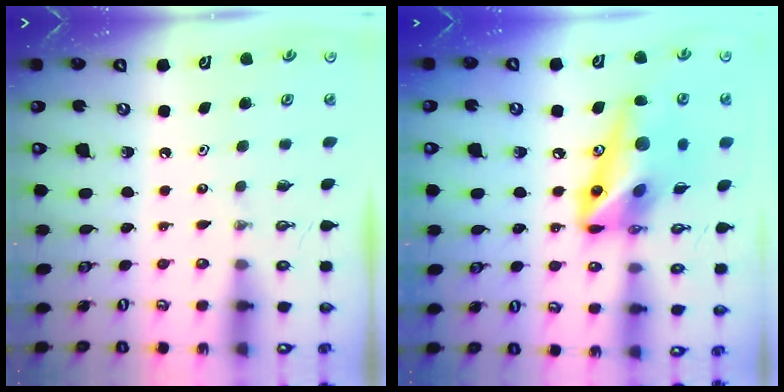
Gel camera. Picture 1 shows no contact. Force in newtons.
{"total": 17.3, "press": 17.0, "slide": 3.2}